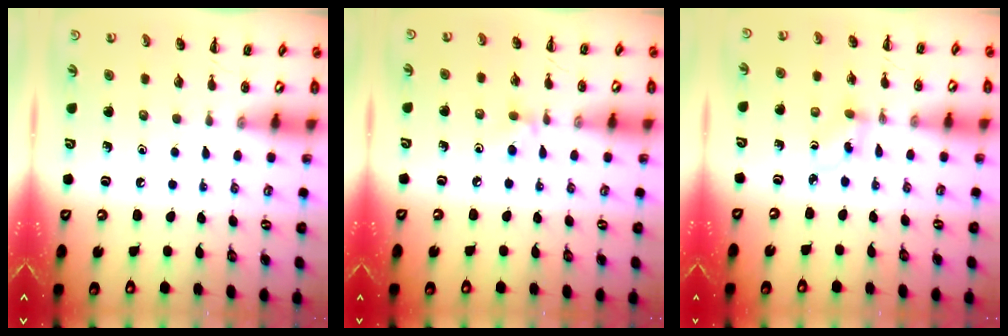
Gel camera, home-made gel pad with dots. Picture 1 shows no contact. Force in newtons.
{"total": 4.9, "press": 4.5, "slide": 1.8}
{"total": 1.9, "press": 1.7, "slide": 0.9}